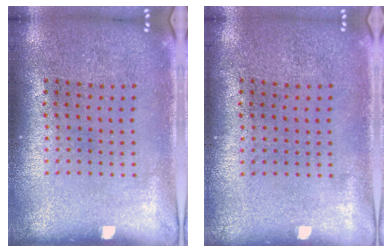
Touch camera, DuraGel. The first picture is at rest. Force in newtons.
{"total": 0.0}